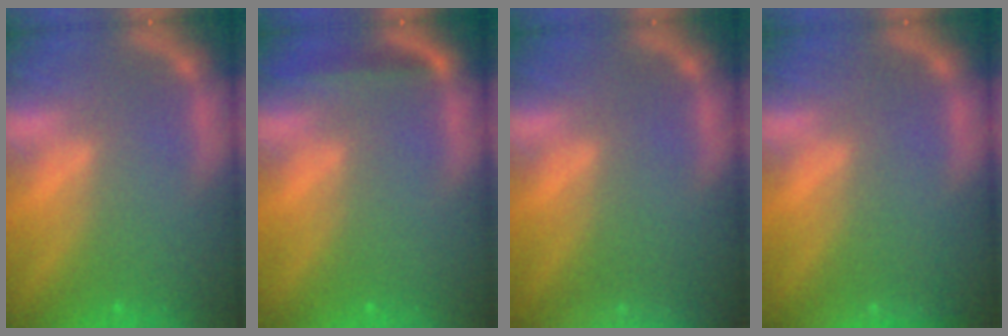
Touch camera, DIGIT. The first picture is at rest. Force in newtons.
{"total": 1.9}
{"total": 8.0}
{"total": 2.4}